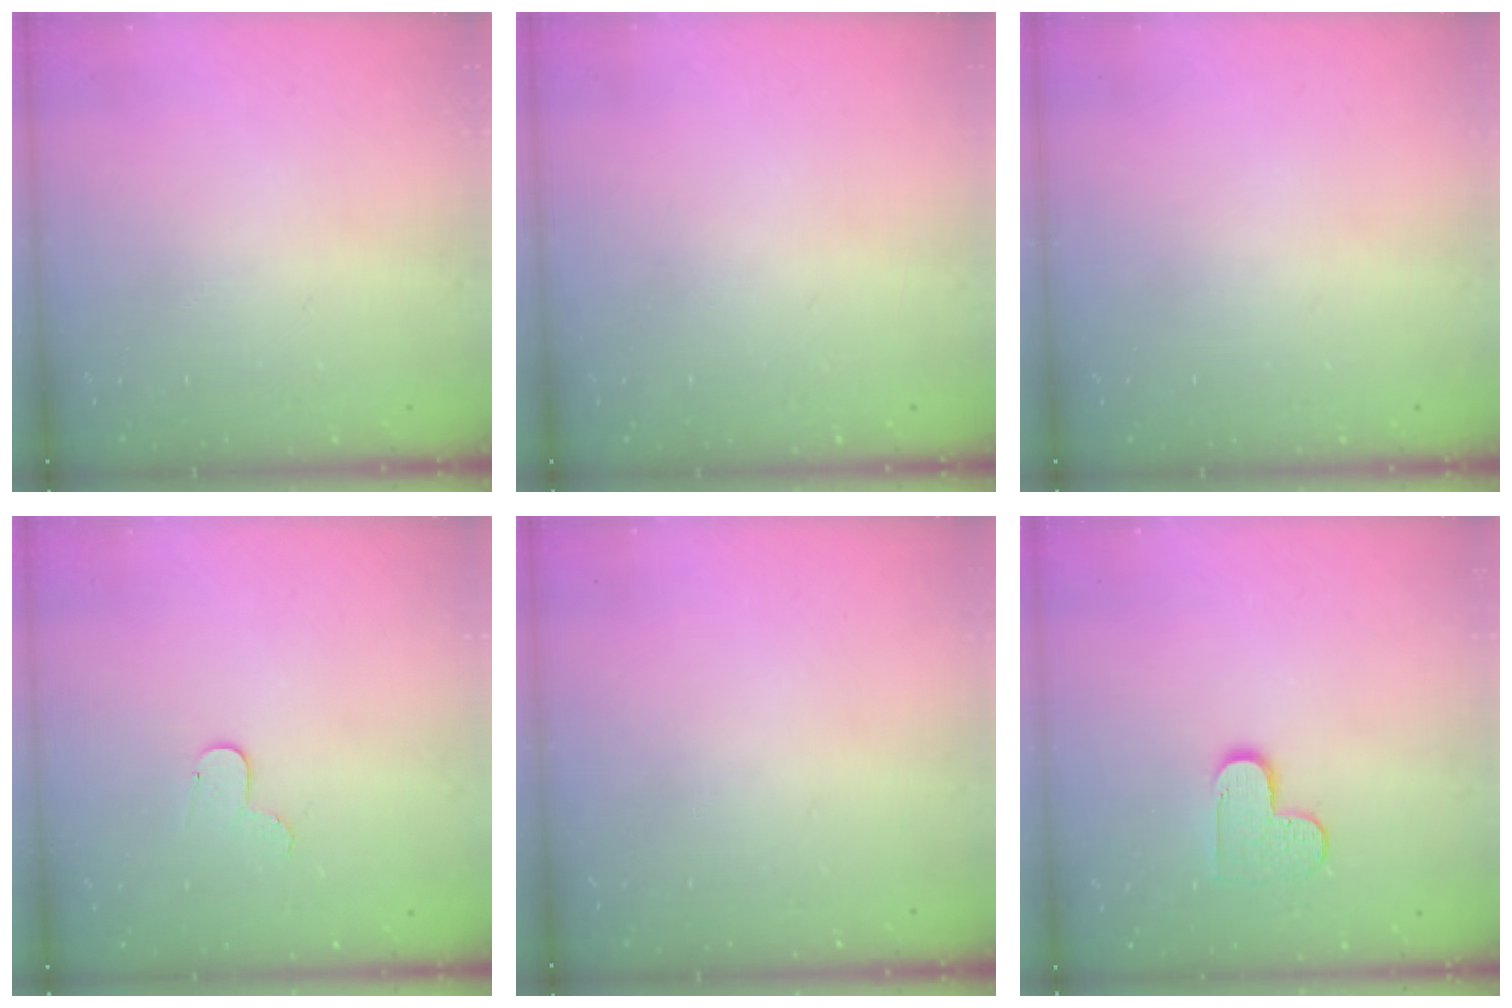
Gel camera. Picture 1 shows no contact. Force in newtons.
{"total": 0.0}
{"total": 0.0}
{"total": 4.9, "press": 4.9, "slide": 0.5}
{"total": 0.0}
{"total": 7.4, "press": 7.4, "slide": 0.5}